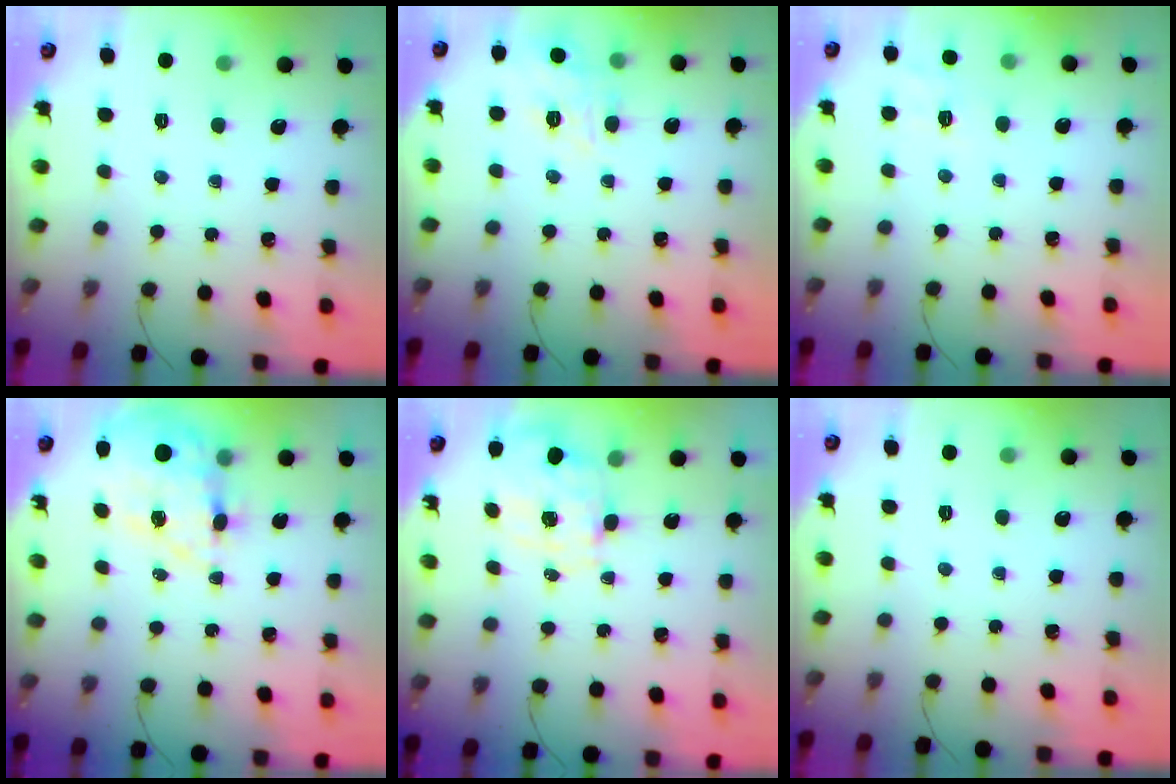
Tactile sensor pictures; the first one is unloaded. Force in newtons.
{"total": 9.4, "press": 9.4, "slide": 0.6}
{"total": 5.8, "press": 5.5, "slide": 2.0}
{"total": 18.8, "press": 18.4, "slide": 3.9}
{"total": 1.3, "press": 1.2, "slide": 0.4}
{"total": 0.0}